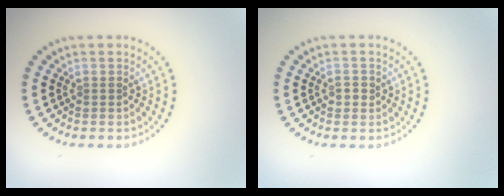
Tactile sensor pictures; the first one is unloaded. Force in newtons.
{"total": 0.9, "press": 0.9, "slide": 0.1}